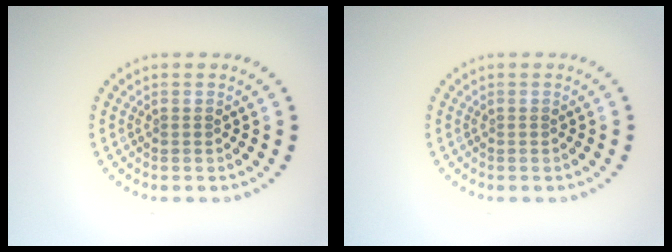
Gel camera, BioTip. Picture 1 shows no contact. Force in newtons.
{"total": 0.0}